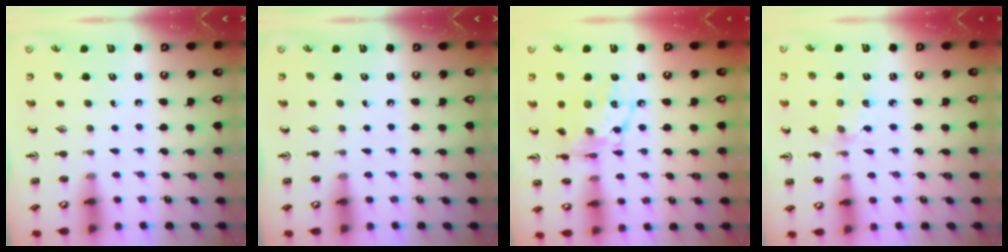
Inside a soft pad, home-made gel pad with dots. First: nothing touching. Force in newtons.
{"total": 0.0}
{"total": 13.8, "press": 13.7, "slide": 0.8}
{"total": 2.5, "press": 2.5, "slide": 0.2}